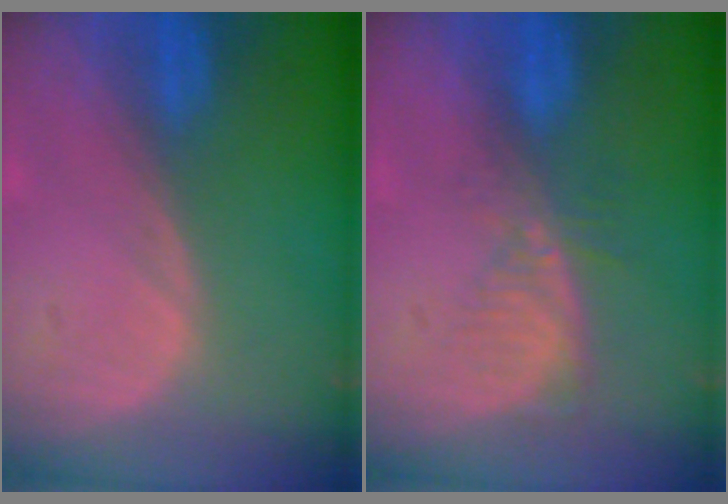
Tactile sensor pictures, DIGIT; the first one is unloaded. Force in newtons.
{"total": 5.5, "press": 4.6, "slide": 3.0}